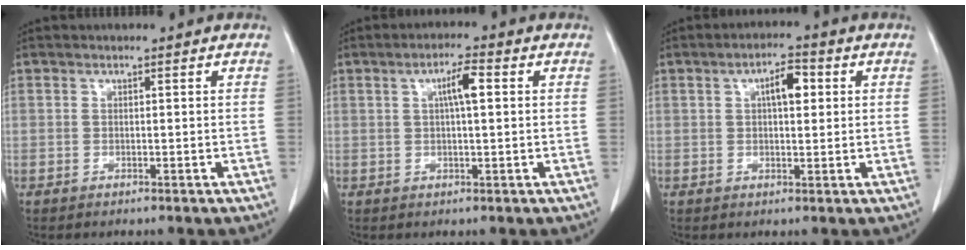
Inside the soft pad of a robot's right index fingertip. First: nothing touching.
{"total": 4.2, "force": [1.0, 0.5, 4.0], "torque": [-0.071, 0.008, 0.017]}
{"total": 4.6, "force": [1.3, 1.6, 4.1], "torque": [-0.067, 0.011, 0.019]}